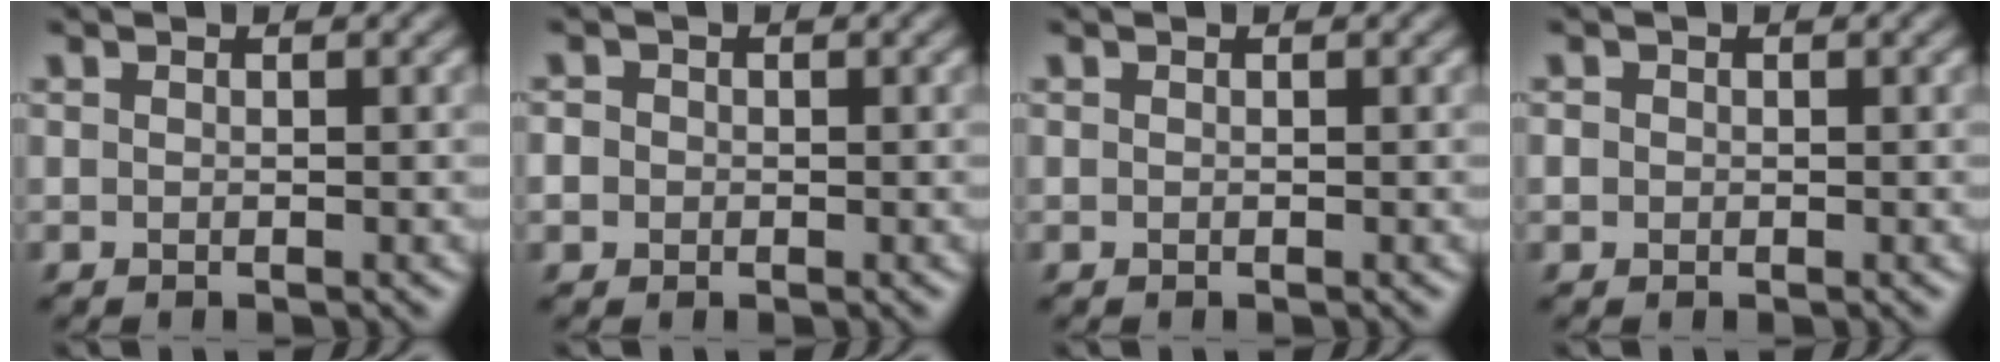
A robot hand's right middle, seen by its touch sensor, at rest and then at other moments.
{"total": 1.6, "force": [0.0, 1.5, 0.5], "torque": [-0.006, 0.002, -0.004]}
{"total": 0.0}
{"total": 0.7, "force": [0.0, 0.7, 0.2], "torque": [0.000, -0.002, -0.002]}